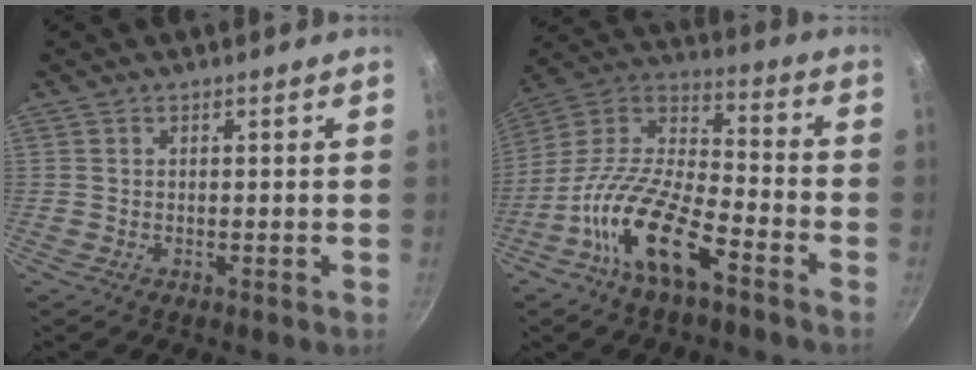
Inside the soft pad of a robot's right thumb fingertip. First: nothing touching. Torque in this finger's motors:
{"motor_torque": [2.31, 2.06, 1.95, -0.82, 0.65]}